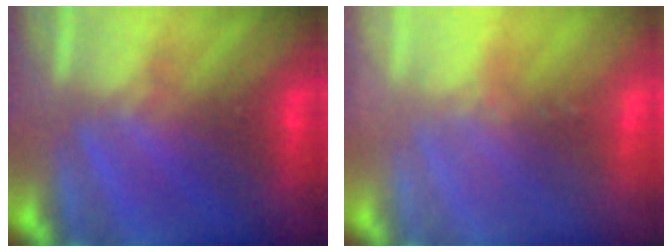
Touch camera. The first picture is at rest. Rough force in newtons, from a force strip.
{"total": 2.4}